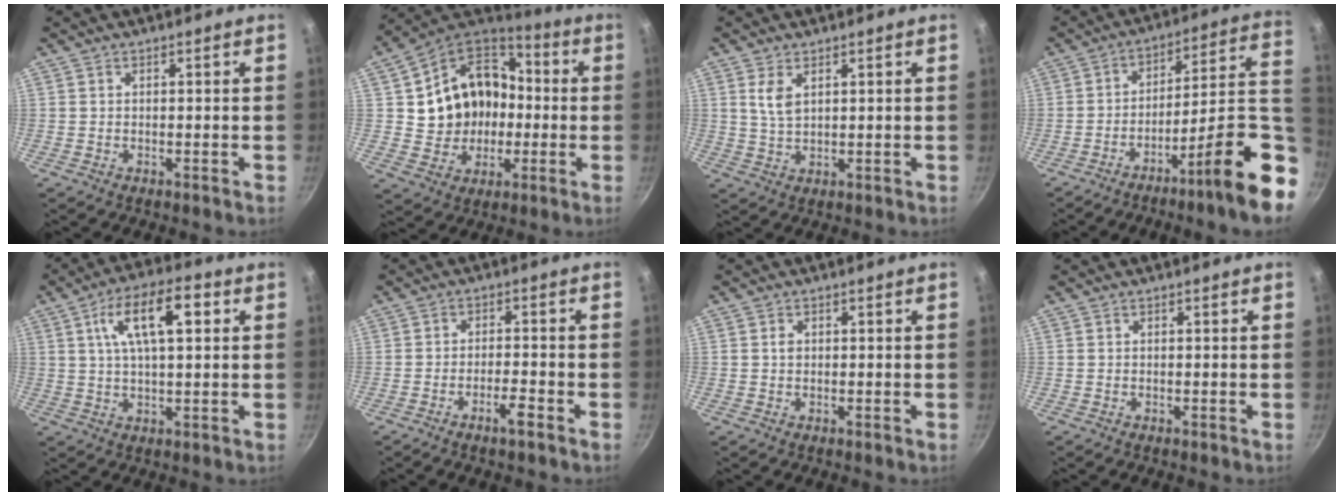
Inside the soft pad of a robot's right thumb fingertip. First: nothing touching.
{"total": 17.9, "force": [0.3, 15.3, 9.3], "torque": [-0.138, 0.045, 0.010]}
{"total": 4.1, "force": [1.7, 2.1, 3.1], "torque": [-0.058, -0.011, 0.038]}
{"total": 18.4, "force": [-6.1, 3.5, 17.0], "torque": [-0.214, 0.033, -0.097]}
{"total": 12.6, "force": [3.9, 5.0, 10.9], "torque": [-0.180, 0.014, 0.061]}
{"total": 3.3, "force": [-2.2, 0.4, 2.4], "torque": [-0.042, 0.019, -0.036]}
{"total": 1.1, "force": [0.2, 0.9, 0.6], "torque": [-0.009, 0.002, 0.003]}
{"total": 0.0}